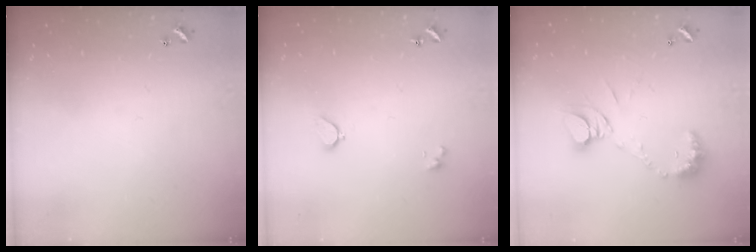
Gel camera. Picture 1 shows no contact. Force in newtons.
{"total": 1.9, "press": 1.9, "slide": 0.6}
{"total": 10.0, "press": 10.0, "slide": 0.9}